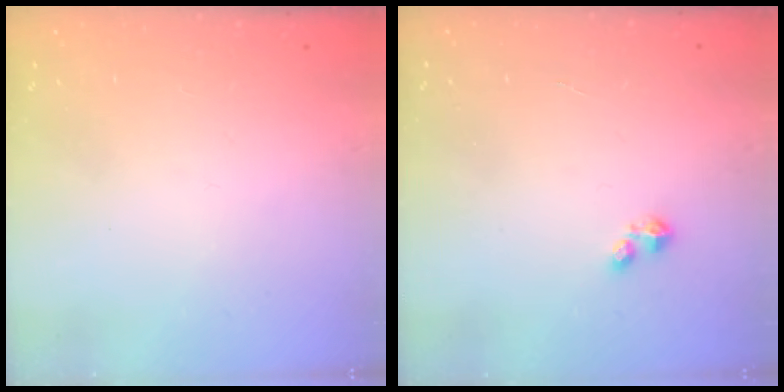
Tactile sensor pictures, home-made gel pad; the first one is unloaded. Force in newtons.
{"total": 2.4, "press": 2.4, "slide": 0.3}